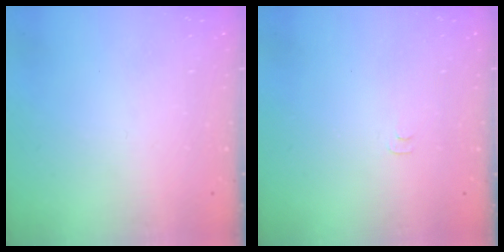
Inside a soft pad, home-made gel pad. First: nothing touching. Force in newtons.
{"total": 3.0, "press": 3.0, "slide": 0.3}